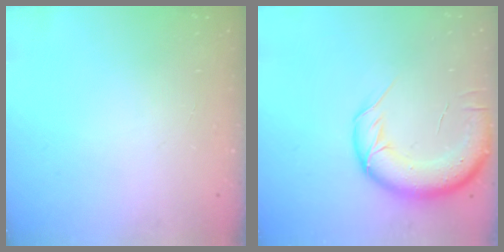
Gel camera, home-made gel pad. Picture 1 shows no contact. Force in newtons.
{"total": 14.6, "press": 14.3, "slide": 3.1}